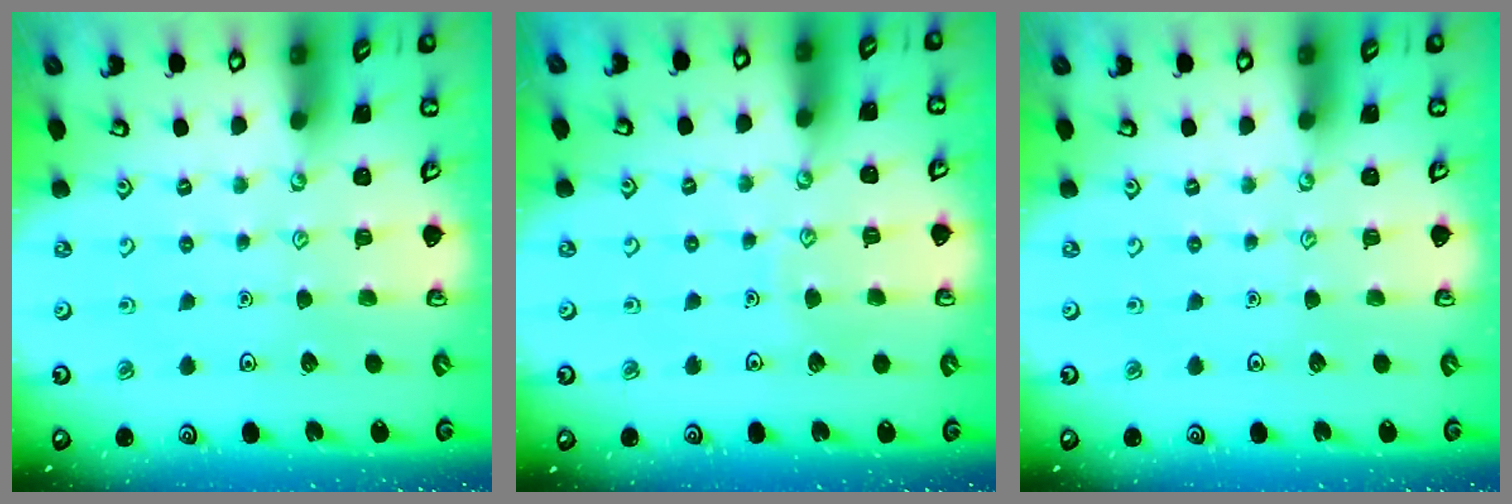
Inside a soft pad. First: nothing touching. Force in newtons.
{"total": 4.7, "press": 4.7, "slide": 0.5}
{"total": 0.0}